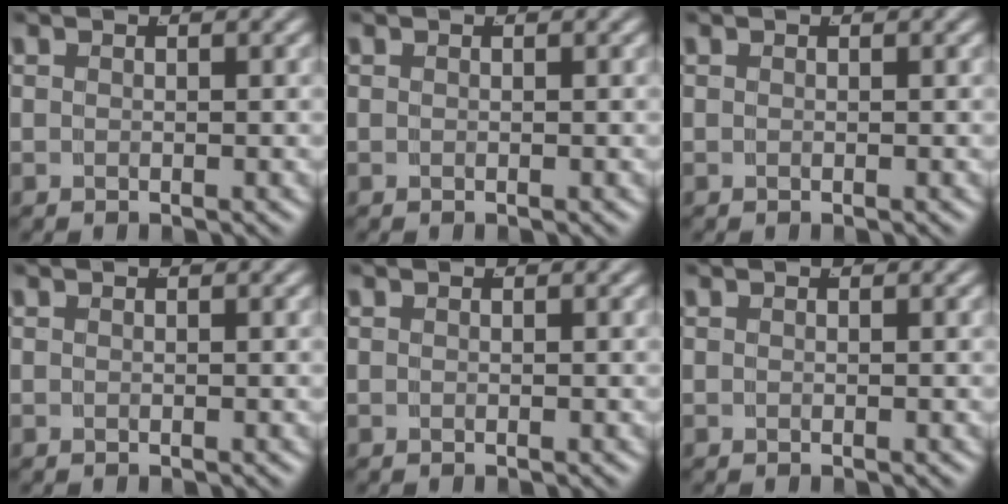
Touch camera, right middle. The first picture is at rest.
{"total": 0.0}
{"total": 0.0}
{"total": 0.0}
{"total": 0.0}
{"total": 0.0}